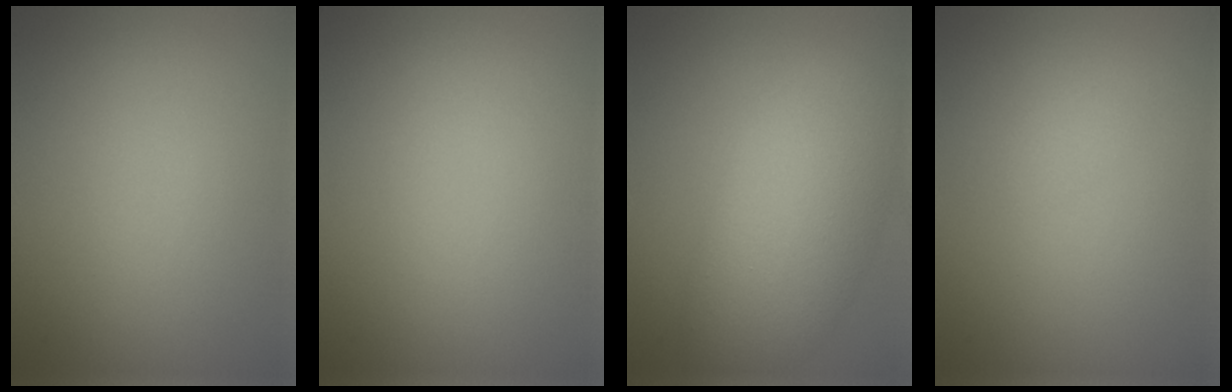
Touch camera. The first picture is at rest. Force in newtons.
{"total": 0.0}
{"total": 7.9, "press": 7.9, "slide": 0.3}
{"total": 0.9, "press": 0.9, "slide": 0.1}